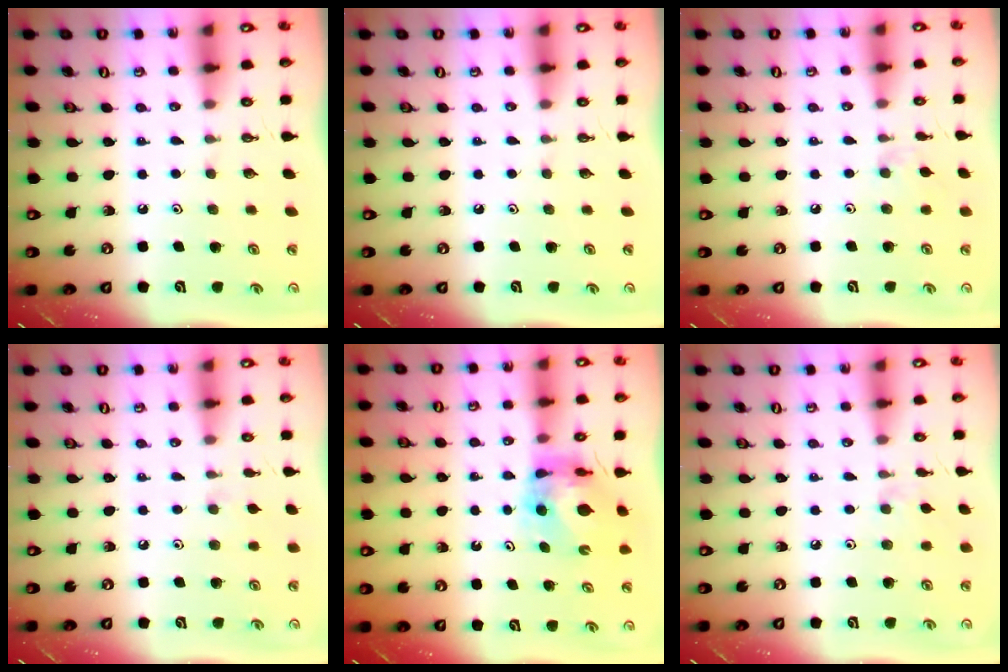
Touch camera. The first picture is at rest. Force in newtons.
{"total": 0.0}
{"total": 4.8, "press": 4.8, "slide": 0.7}
{"total": 3.7, "press": 3.7, "slide": 0.7}
{"total": 8.4, "press": 8.4, "slide": 0.9}
{"total": 1.5, "press": 1.4, "slide": 0.4}